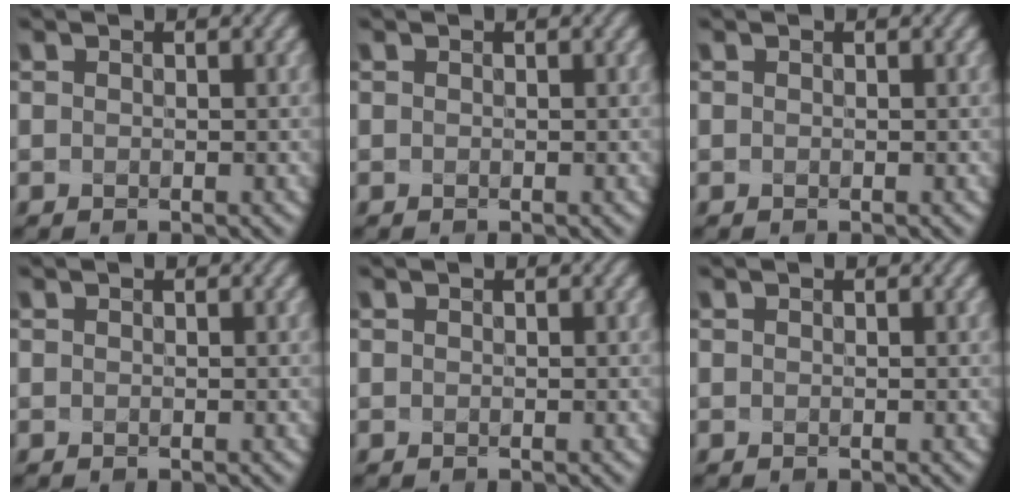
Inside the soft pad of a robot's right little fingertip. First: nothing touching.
{"total": 0.0}
{"total": 0.0}
{"total": 0.0}
{"total": 0.0}
{"total": 0.0}